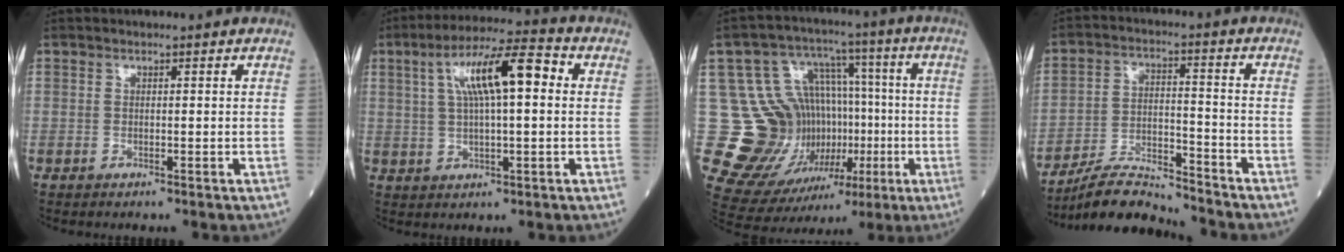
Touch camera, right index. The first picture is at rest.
{"total": 11.1, "force": [2.6, 2.3, 10.6], "torque": [-0.190, 0.032, 0.042]}
{"total": 17.6, "force": [-2.1, 14.3, 10.0], "torque": [-0.167, 0.052, -0.001]}
{"total": 9.5, "force": [-9.3, 0.4, 2.0], "torque": [-0.038, 0.002, -0.170]}